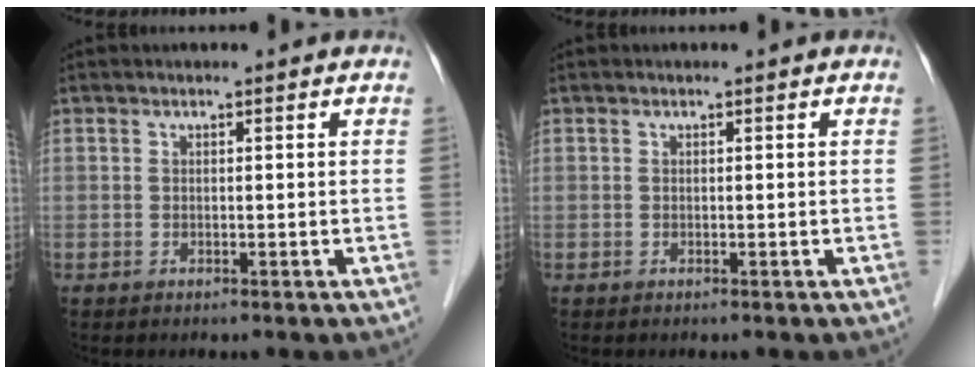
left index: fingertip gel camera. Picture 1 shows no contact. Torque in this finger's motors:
{"motor_torque": [-0.01, -0.01, 0.00, 0.00]}